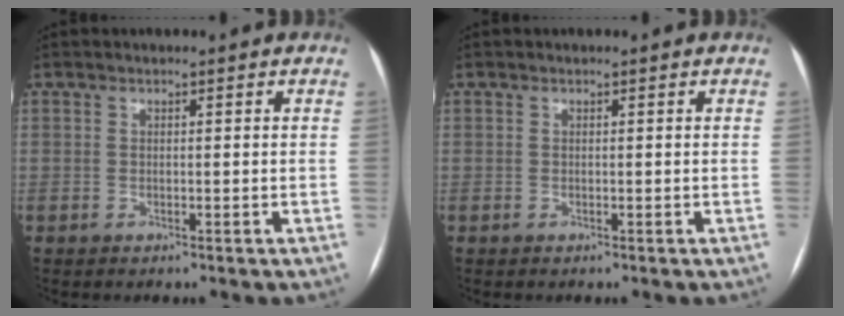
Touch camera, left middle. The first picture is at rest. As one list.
[{"total": 0.0}]